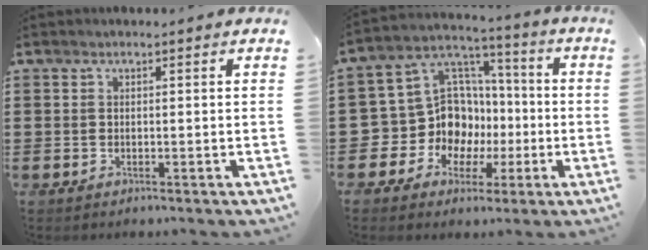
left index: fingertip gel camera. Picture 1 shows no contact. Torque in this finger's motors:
{"motor_torque": [1.28, 0.86, 0.41, 0.04]}